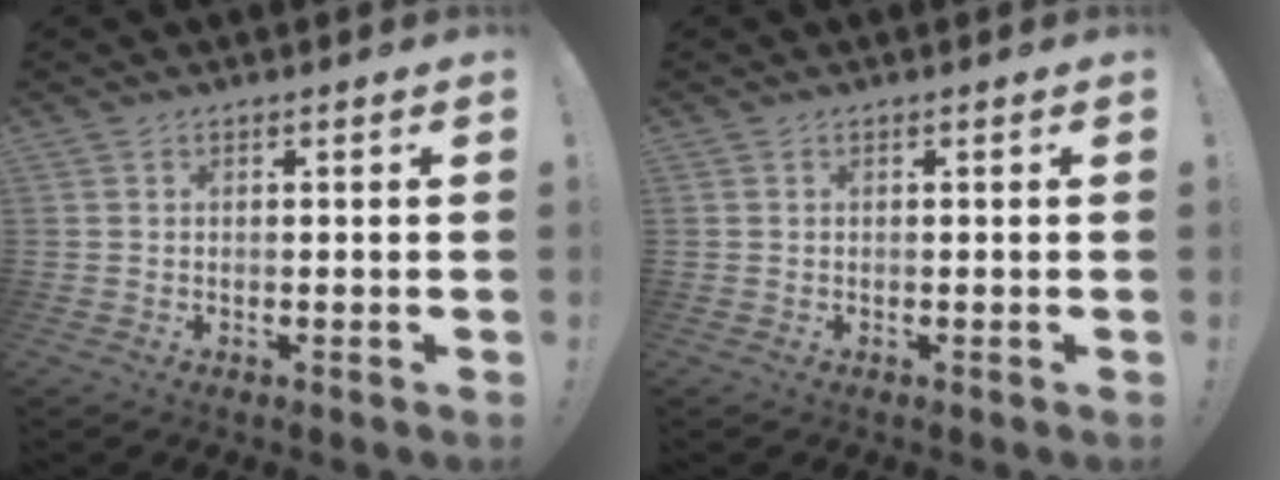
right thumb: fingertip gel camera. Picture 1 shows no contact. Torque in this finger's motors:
{"motor_torque": [-0.01, 0.01, 0.04, -0.04, 0.00]}